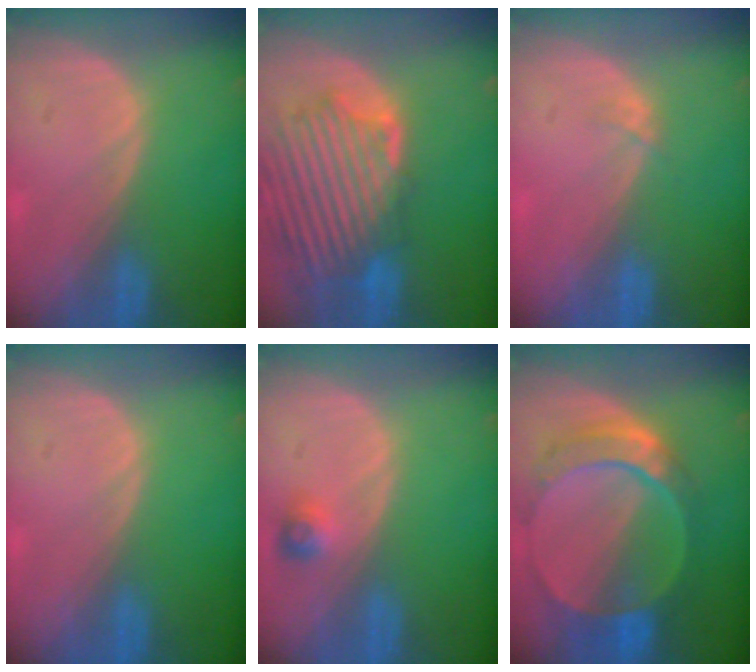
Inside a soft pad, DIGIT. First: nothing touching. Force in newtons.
{"total": 13.0, "press": 11.4, "slide": 6.1}
{"total": 1.2, "press": 0.9, "slide": 0.7}
{"total": 0.0}
{"total": 2.5, "press": 2.3, "slide": 1.0}
{"total": 9.4, "press": 8.3, "slide": 4.4}